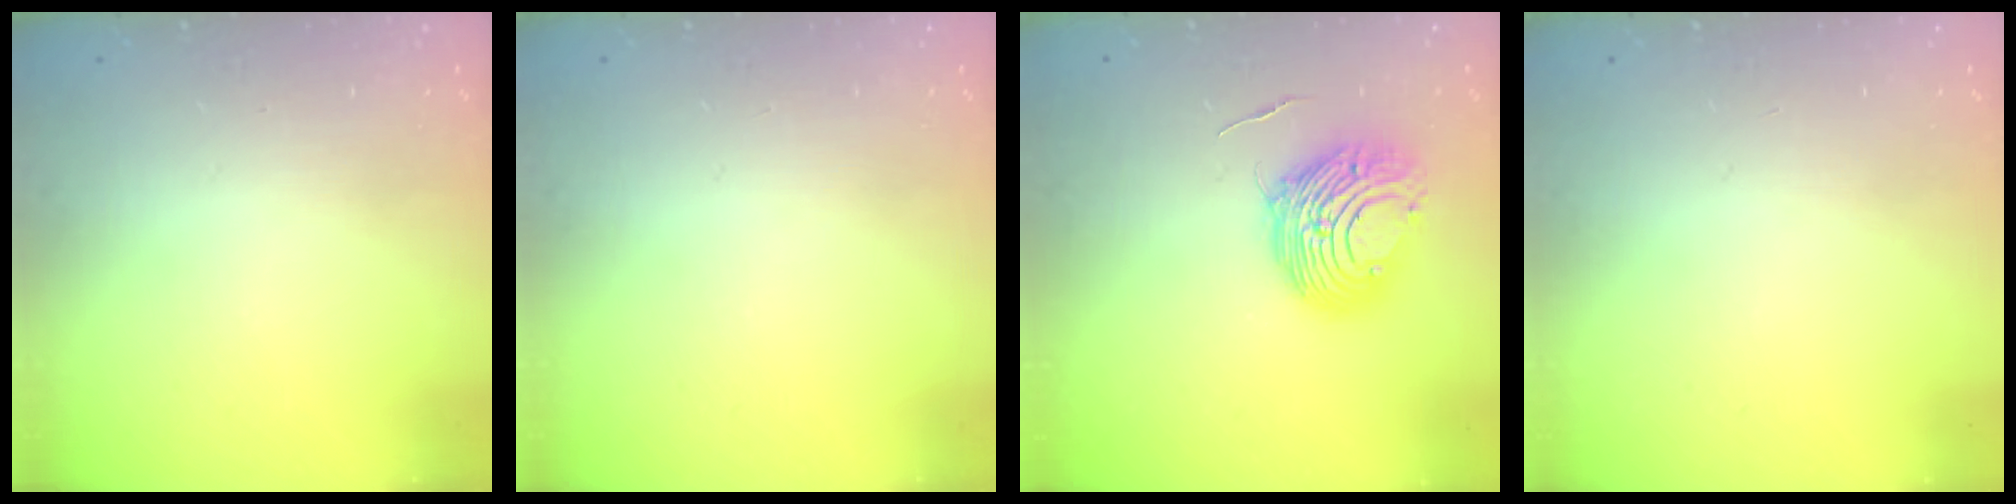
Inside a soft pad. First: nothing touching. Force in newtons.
{"total": 0.0}
{"total": 10.4, "press": 10.3, "slide": 1.0}
{"total": 0.0}